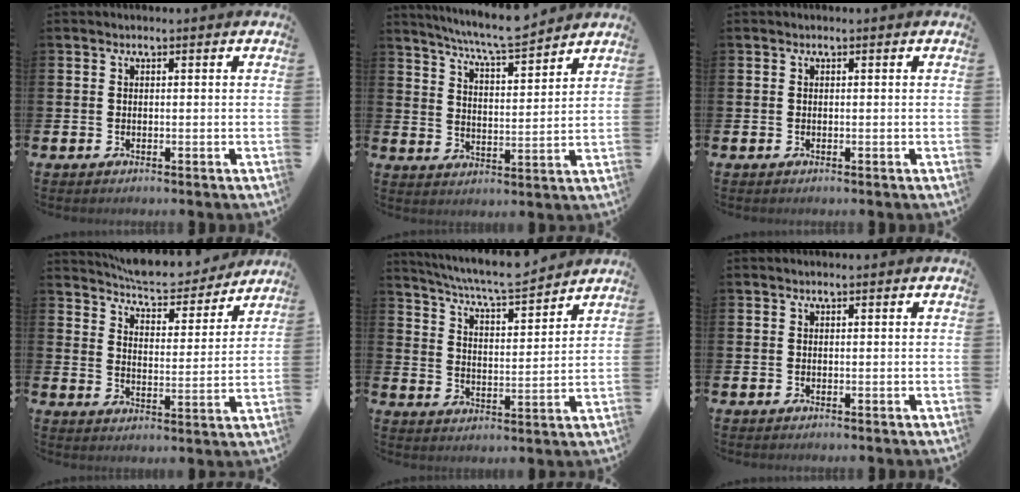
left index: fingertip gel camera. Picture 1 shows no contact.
{"total": 7.4, "force": [7.0, -0.1, 2.2], "torque": [-0.061, -0.045, 0.123]}
{"total": 0.0}
{"total": 7.3, "force": [7.0, 1.1, 1.7], "torque": [-0.060, -0.047, 0.123]}
{"total": 6.9, "force": [6.6, 0.2, 1.9], "torque": [-0.067, -0.048, 0.115]}
{"total": 0.0}